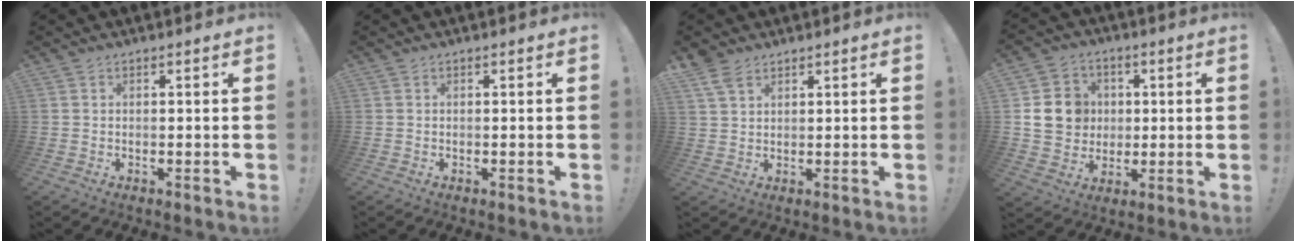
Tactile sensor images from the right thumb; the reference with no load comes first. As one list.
[{"total": 0.0}, {"total": 5.0, "force": [3.7, 2.2, 2.5], "torque": [-0.050, -0.014, 0.072]}, {"total": 13.6, "force": [2.2, 12.2, 5.7], "torque": [-0.087, -0.001, 0.051]}]